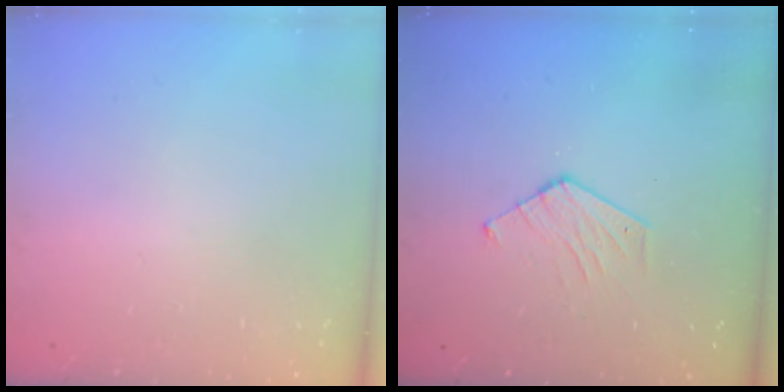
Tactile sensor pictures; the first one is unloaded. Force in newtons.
{"total": 5.5, "press": 5.4, "slide": 0.6}